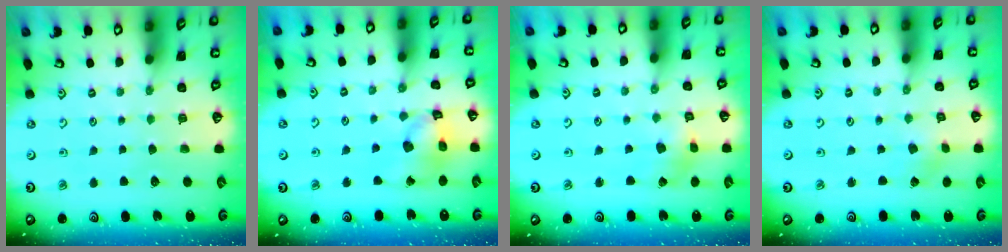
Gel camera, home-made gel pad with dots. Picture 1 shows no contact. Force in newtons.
{"total": 12.6, "press": 12.5, "slide": 1.5}
{"total": 2.2, "press": 2.2, "slide": 0.4}
{"total": 0.6, "press": 0.6, "slide": 0.2}